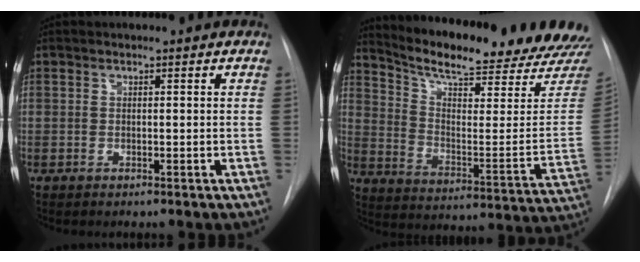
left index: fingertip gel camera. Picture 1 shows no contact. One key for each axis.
{"total": 24.6, "fx": 22.8, "fy": 1.7, "fz": 8.9, "tx": -0.141, "ty": -0.097, "tz": 0.300}